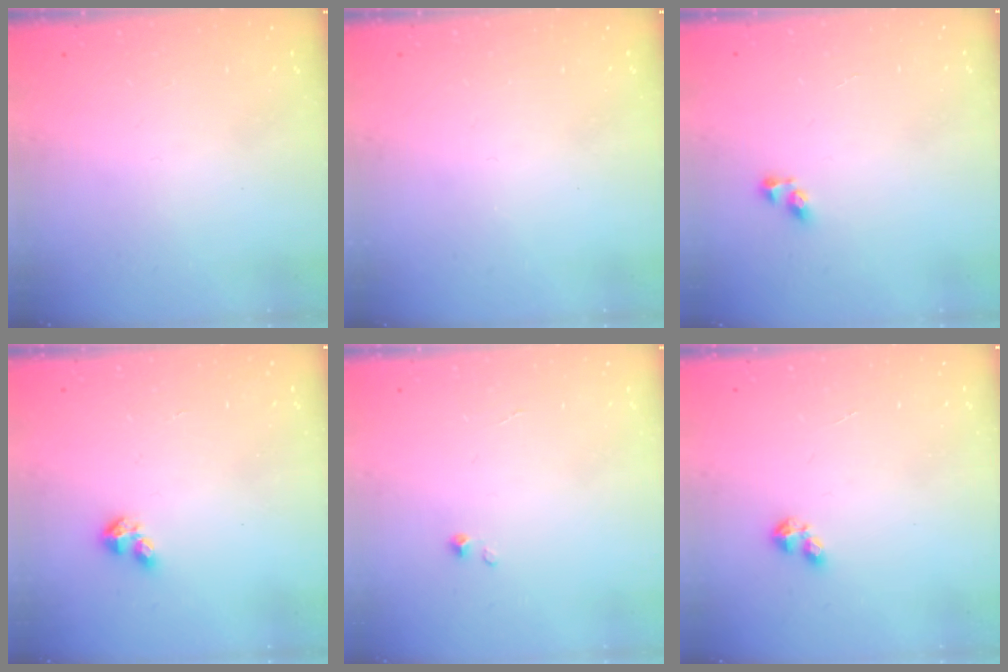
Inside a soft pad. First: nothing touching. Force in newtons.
{"total": 0.0}
{"total": 4.4, "press": 4.4, "slide": 0.1}
{"total": 3.3, "press": 3.3, "slide": 0.4}
{"total": 0.0}
{"total": 1.9, "press": 1.9, "slide": 0.4}